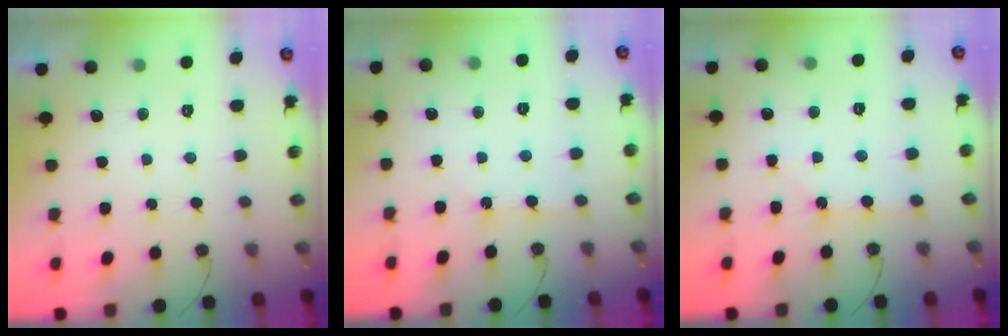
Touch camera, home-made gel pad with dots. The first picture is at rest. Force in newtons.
{"total": 5.5, "press": 5.5, "slide": 0.6}
{"total": 1.7, "press": 1.7, "slide": 0.3}